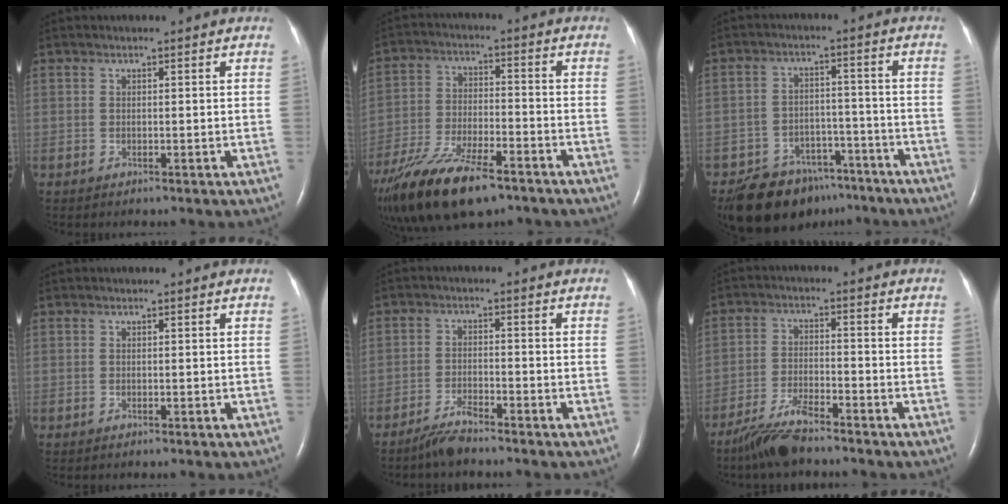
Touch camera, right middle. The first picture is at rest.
{"total": 17.7, "force": [-12.7, 5.4, 11.1], "torque": [-0.232, -0.029, -0.222]}
{"total": 12.6, "force": [-10.1, 6.6, 3.9], "torque": [-0.062, 0.019, -0.151]}
{"total": 0.0}
{"total": 3.7, "force": [-3.3, 0.1, 1.6], "torque": [-0.040, -0.011, -0.066]}
{"total": 6.8, "force": [-5.7, 0.9, 3.6], "torque": [-0.083, -0.019, -0.108]}